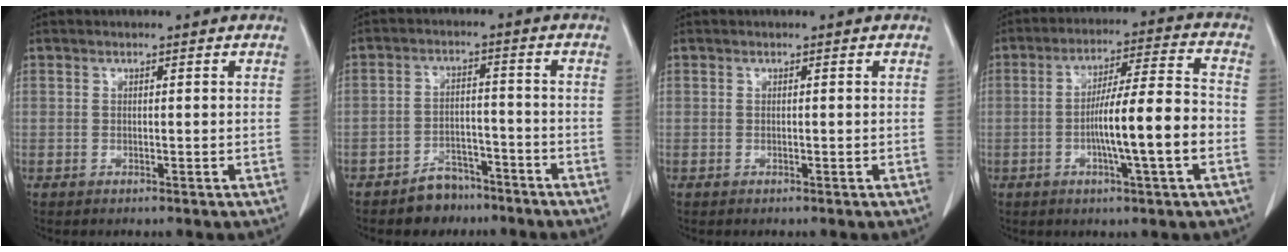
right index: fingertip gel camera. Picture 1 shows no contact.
{"total": 5.6, "force": [-4.4, 3.2, 1.3], "torque": [-0.019, 0.011, -0.067]}
{"total": 0.0}
{"total": 12.1, "force": [-2.8, 0.1, 11.7], "torque": [-0.197, 0.007, -0.051]}